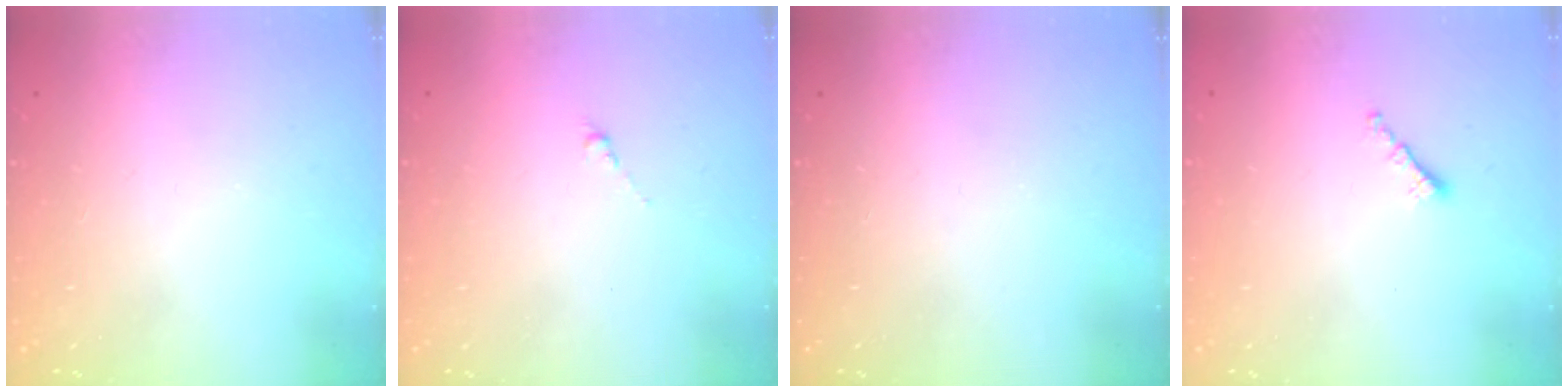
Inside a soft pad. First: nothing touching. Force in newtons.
{"total": 0.0}
{"total": 0.0}
{"total": 1.2, "press": 1.1, "slide": 0.5}